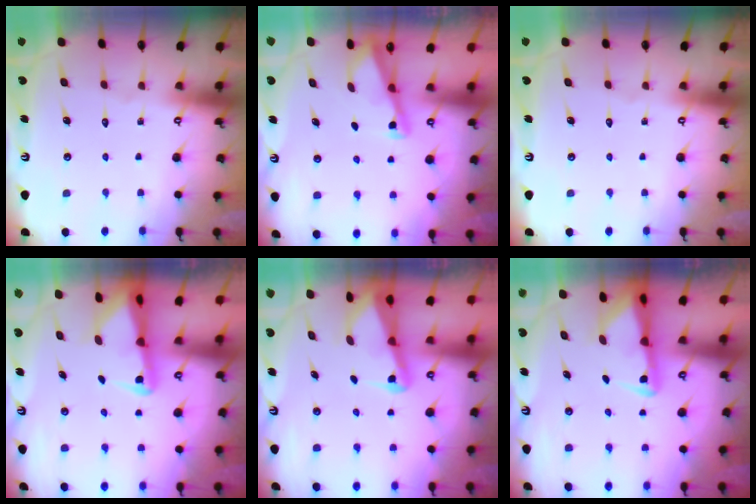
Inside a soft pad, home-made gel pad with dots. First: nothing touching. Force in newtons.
{"total": 2.9, "press": 2.9, "slide": 0.2}
{"total": 0.0}
{"total": 2.5, "press": 2.5, "slide": 0.4}
{"total": 2.6, "press": 2.6, "slide": 0.5}
{"total": 3.0, "press": 3.0, "slide": 0.7}